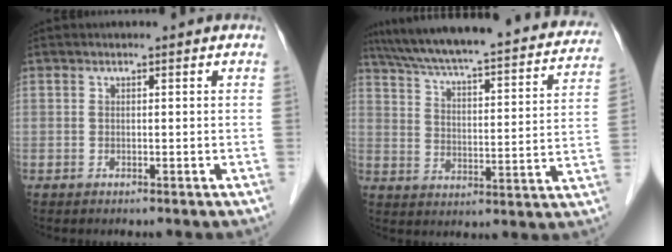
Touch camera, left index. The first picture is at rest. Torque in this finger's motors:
{"motor_torque": [-0.37, -1.15, 0.55, 0.14]}